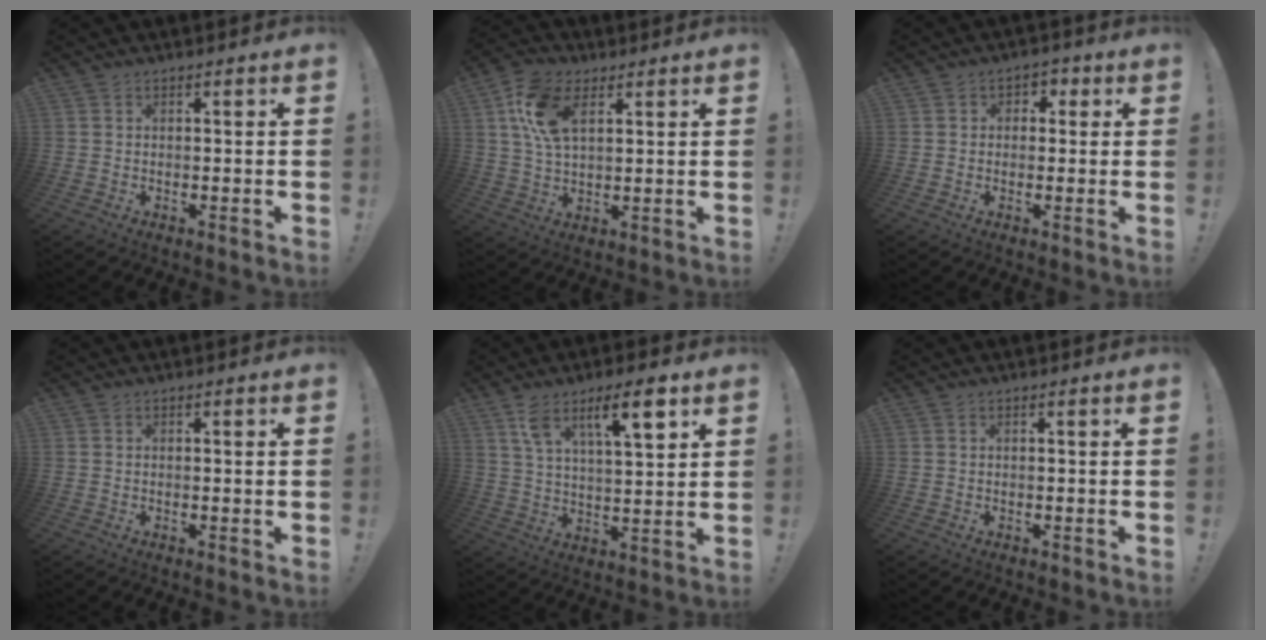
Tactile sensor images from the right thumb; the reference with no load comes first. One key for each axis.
{"total": 12.6, "fx": 5.0, "fy": 7.3, "fz": 9.0, "tx": -0.180, "ty": -0.002, "tz": 0.092}
{"total": 3.7, "fx": -0.2, "fy": 3.4, "fz": 1.5, "tx": -0.016, "ty": 0.009, "tz": -0.006}
{"total": 0.6, "fx": 0.0, "fy": -0.1, "fz": 0.6, "tx": -0.013, "ty": 0.002, "tz": 0.000}
{"total": 12.6, "fx": 7.0, "fy": 3.3, "fz": 9.9, "tx": -0.153, "ty": -0.023, "tz": 0.110}
{"total": 0.0}